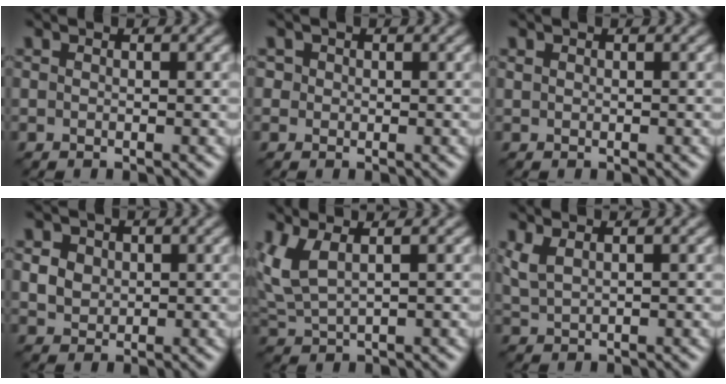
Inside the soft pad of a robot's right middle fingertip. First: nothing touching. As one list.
[{"total": 1.1, "force": [0.5, 1.0, 0.1], "torque": [0.001, 0.005, 0.000]}, {"total": 0.0}, {"total": 2.0, "force": [0.6, 1.7, 0.7], "torque": [-0.019, -0.004, 0.017]}, {"total": 3.2, "force": [1.5, 1.1, 2.6], "torque": [-0.072, 0.002, 0.038]}, {"total": 1.6, "force": [1.1, 0.4, 1.1], "torque": [-0.034, 0.001, 0.027]}]